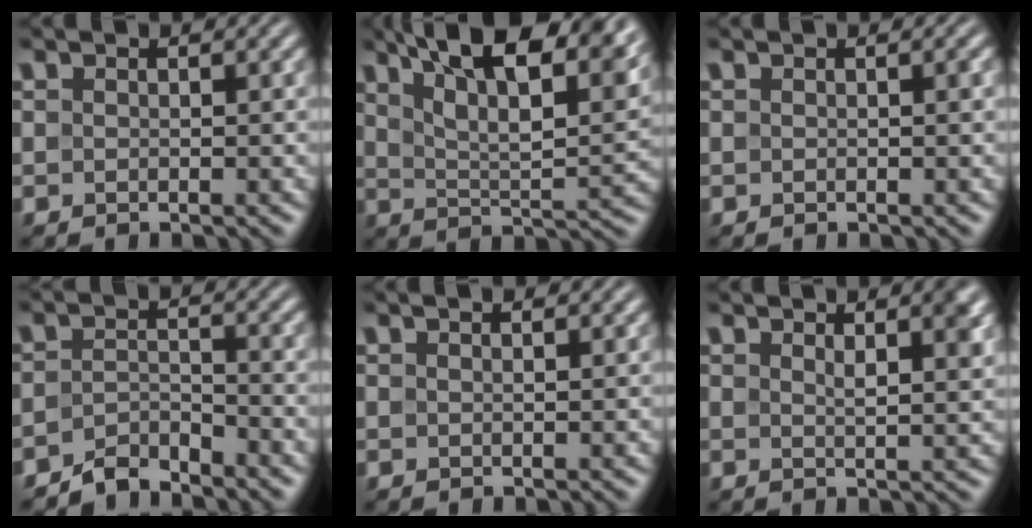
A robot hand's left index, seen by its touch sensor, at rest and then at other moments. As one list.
[{"total": 13.8, "force": [8.8, 4.9, 9.5], "torque": [-0.143, 0.024, 0.111]}, {"total": 0.6, "force": [0.1, 0.0, 0.6], "torque": [-0.008, 0.003, 0.001]}, {"total": 2.7, "force": [-2.6, 0.6, 0.7], "torque": [-0.011, 0.006, -0.055]}, {"total": 1.2, "force": [0.9, 0.3, 0.7], "torque": [-0.009, -0.002, 0.006]}, {"total": 3.2, "force": [1.7, 0.9, 2.5], "torque": [-0.025, 0.001, 0.024]}]